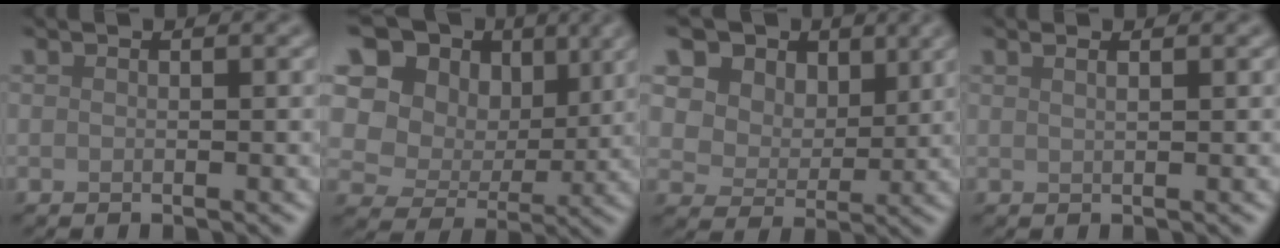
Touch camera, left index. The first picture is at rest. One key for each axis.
{"total": 13.1, "fx": 5.8, "fy": 9.9, "fz": 6.3, "tx": -0.142, "ty": 0.040, "tz": 0.100}
{"total": 16.8, "fx": 9.4, "fy": 11.3, "fz": 8.2, "tx": -0.184, "ty": 0.047, "tz": 0.168}
{"total": 1.5, "fx": 1.0, "fy": 0.6, "fz": 1.0, "tx": -0.003, "ty": -0.002, "tz": 0.003}